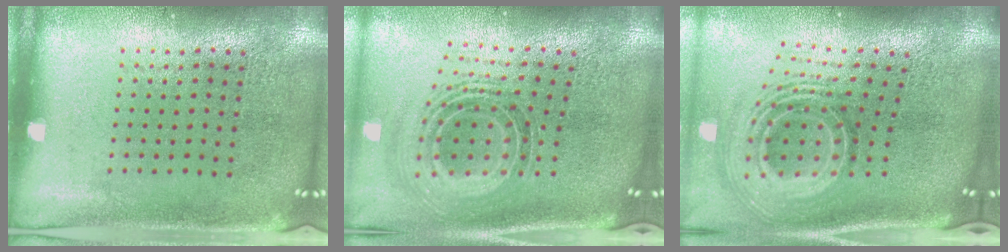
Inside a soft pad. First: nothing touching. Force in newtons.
{"total": 1.6, "press": 1.2, "slide": 1.0}
{"total": 2.6, "press": 1.7, "slide": 2.0}